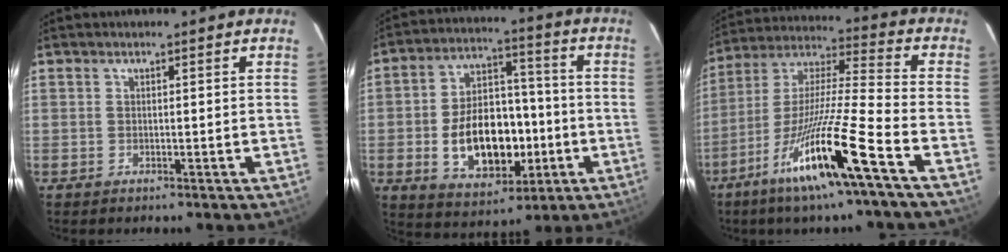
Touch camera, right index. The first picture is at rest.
{"total": 16.3, "force": [-3.7, 10.1, 12.2], "torque": [-0.232, 0.022, -0.039]}
{"total": 17.7, "force": [-10.3, -0.8, 14.4], "torque": [-0.275, -0.027, -0.194]}